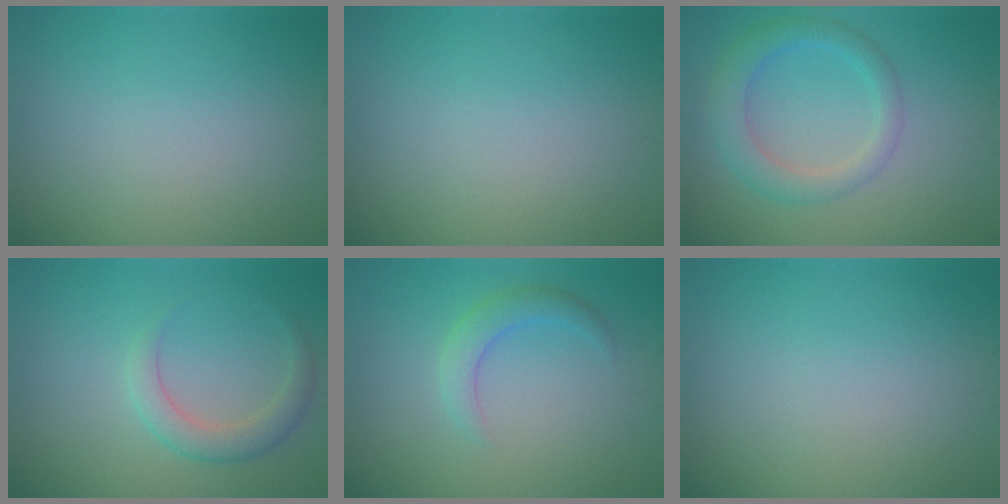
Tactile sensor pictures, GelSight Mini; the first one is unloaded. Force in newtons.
{"total": 0.0}
{"total": 3.6, "press": 3.6, "slide": 0.0}
{"total": 2.6, "press": 2.6, "slide": 0.2}
{"total": 2.3, "press": 2.3, "slide": 0.1}
{"total": 0.0}